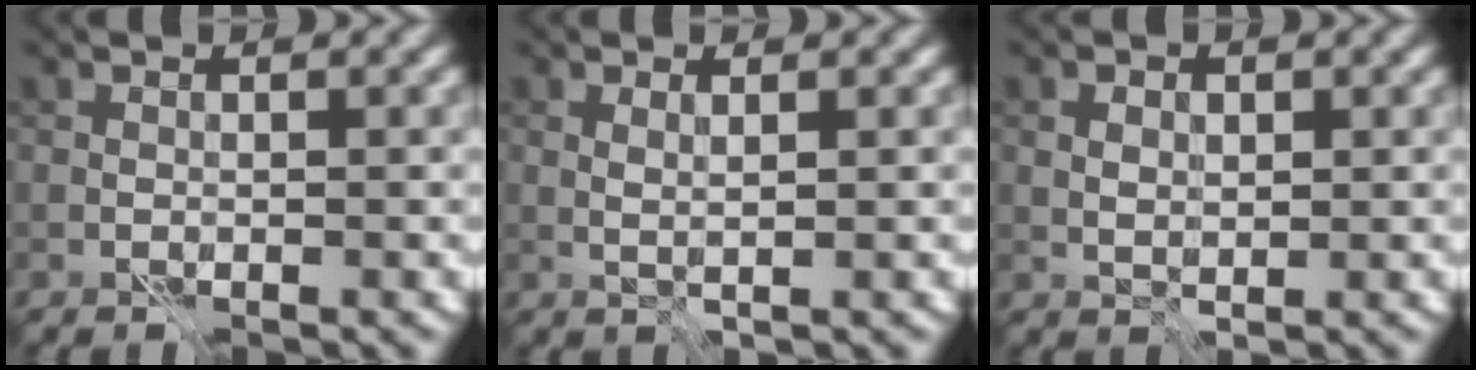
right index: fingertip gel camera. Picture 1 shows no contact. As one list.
[{"total": 0.8, "force": [0.5, -0.2, 0.6], "torque": [-0.016, -0.002, 0.008]}, {"total": 1.3, "force": [0.5, 0.9, 0.9], "torque": [-0.016, -0.003, 0.009]}]